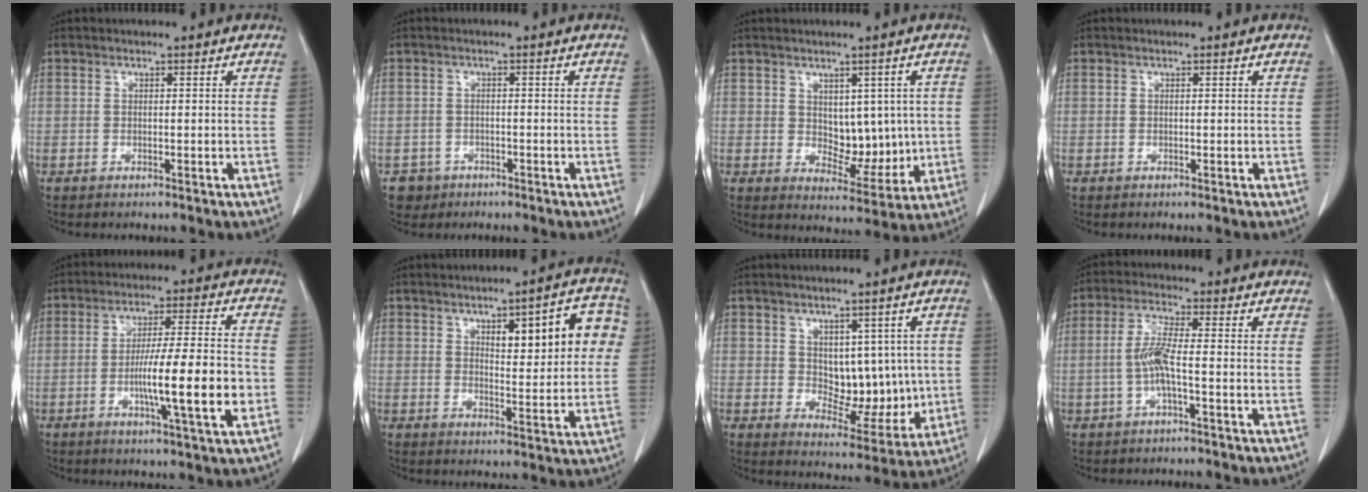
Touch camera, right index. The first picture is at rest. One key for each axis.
{"total": 3.1, "fx": -1.6, "fy": 2.6, "fz": -0.2, "tx": 0.001, "ty": 0.010, "tz": -0.026}
{"total": 7.0, "fx": 0.8, "fy": 4.2, "fz": 5.6, "tx": -0.070, "ty": -0.001, "tz": 0.029}
{"total": 0.0}
{"total": 12.6, "fx": -3.0, "fy": 0.1, "fz": 12.3, "tx": -0.201, "ty": -0.002, "tz": -0.053}
{"total": 11.2, "fx": 3.6, "fy": 3.3, "fz": 10.0, "tx": -0.124, "ty": 0.019, "tz": 0.049}
{"total": 8.3, "fx": 1.0, "fy": 5.0, "fz": 6.5, "tx": -0.076, "ty": 0.003, "tz": 0.033}
{"total": 4.9, "fx": -1.0, "fy": 0.1, "fz": 4.8, "tx": -0.105, "ty": 0.005, "tz": -0.022}